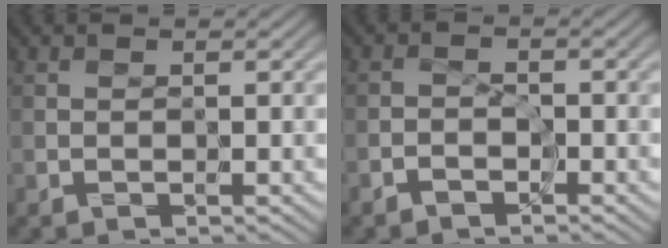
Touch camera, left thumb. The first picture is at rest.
{"total": 1.4, "force": [-1.2, 0.5, 0.5], "torque": [-0.008, 0.006, -0.028]}